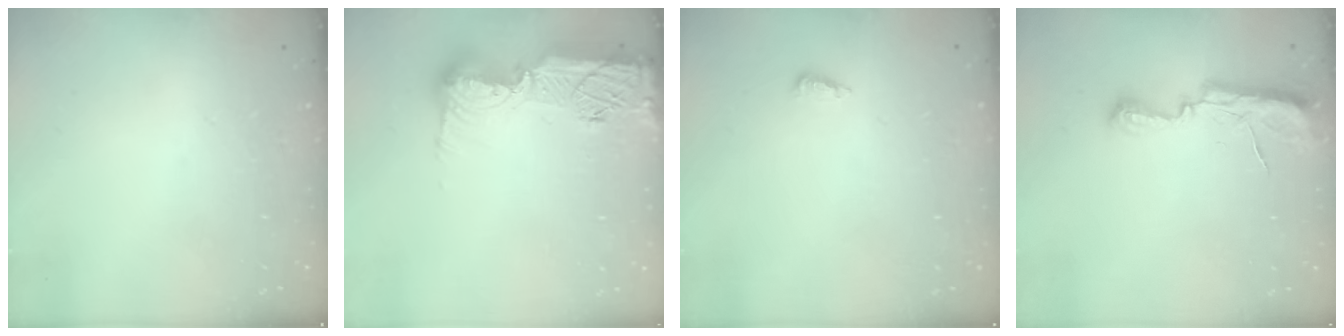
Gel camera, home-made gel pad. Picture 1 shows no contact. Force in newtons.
{"total": 17.3, "press": 17.2, "slide": 1.5}
{"total": 4.3, "press": 4.2, "slide": 0.9}
{"total": 8.8, "press": 8.2, "slide": 3.2}